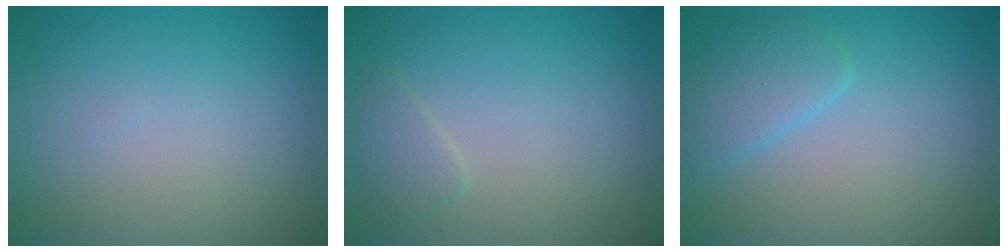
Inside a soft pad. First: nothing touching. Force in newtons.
{"total": 1.3, "press": 1.3, "slide": 0.0}
{"total": 2.8, "press": 2.8, "slide": 0.2}